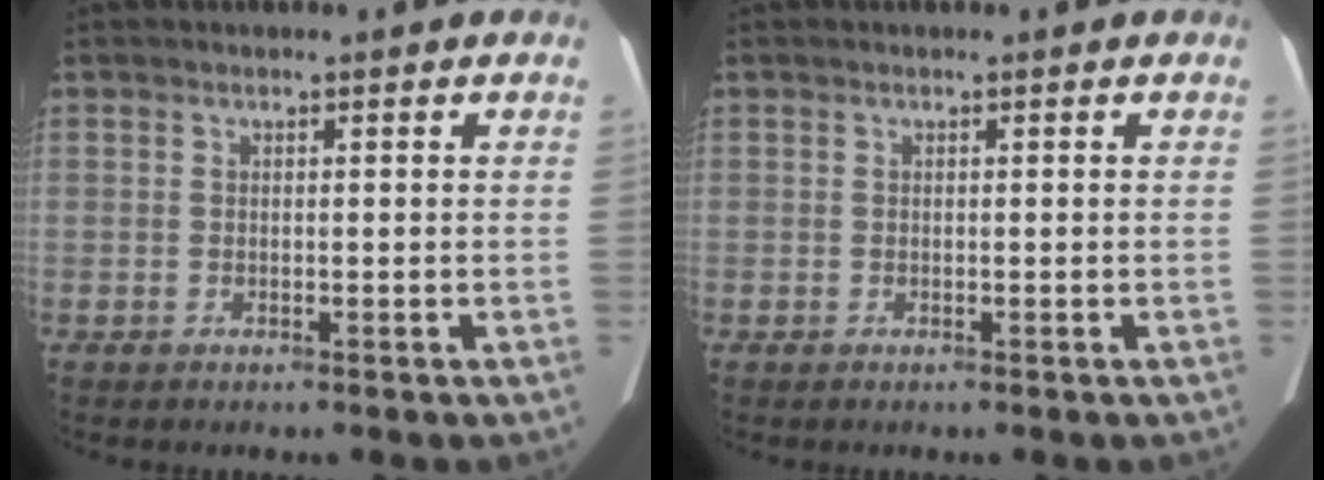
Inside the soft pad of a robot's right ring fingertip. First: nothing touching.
{"total": 0.0}